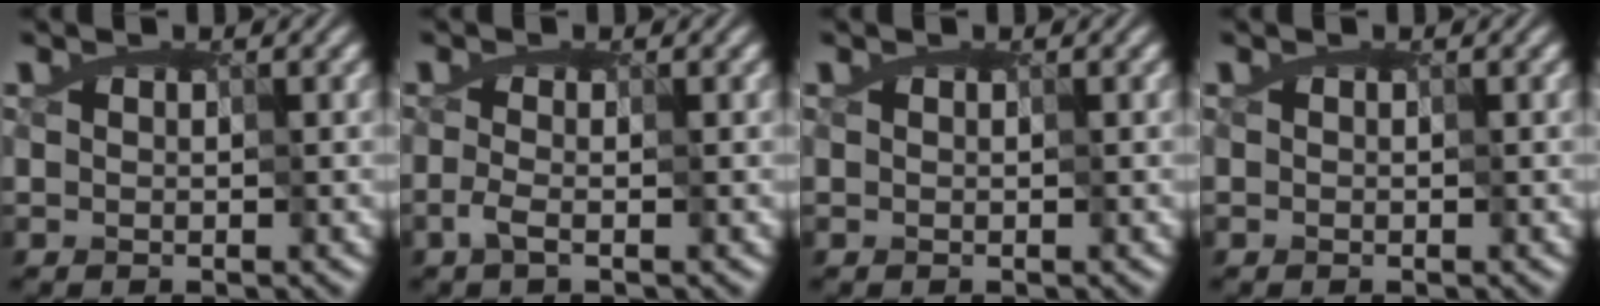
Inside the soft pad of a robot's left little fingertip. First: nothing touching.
{"total": 0.8, "force": [-0.6, -0.6, 0.1], "torque": [-0.007, -0.009, -0.011]}
{"total": 0.0}
{"total": 0.0}